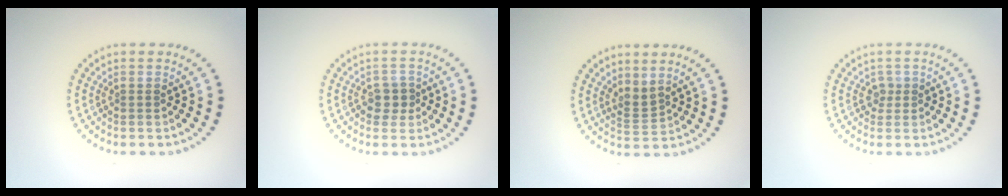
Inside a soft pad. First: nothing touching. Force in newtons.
{"total": 1.7, "press": 1.6, "slide": 0.6}
{"total": 1.9, "press": 1.3, "slide": 1.3}
{"total": 1.1, "press": 0.8, "slide": 0.8}